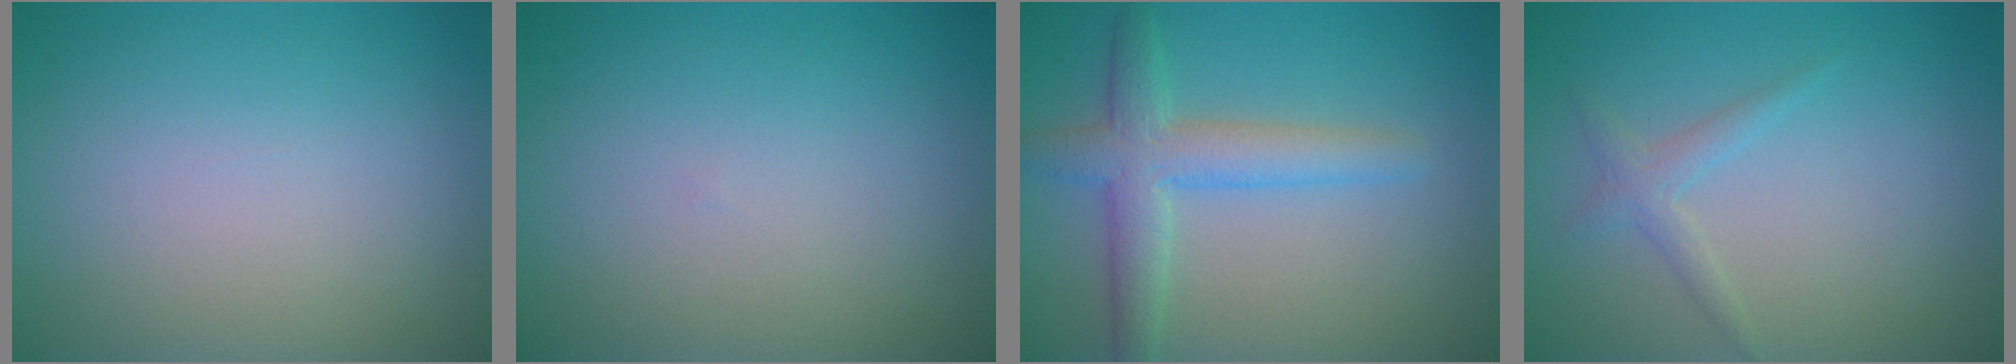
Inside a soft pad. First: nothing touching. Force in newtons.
{"total": 0.0}
{"total": 4.2, "press": 4.2, "slide": 0.2}
{"total": 1.5, "press": 1.5, "slide": 0.0}